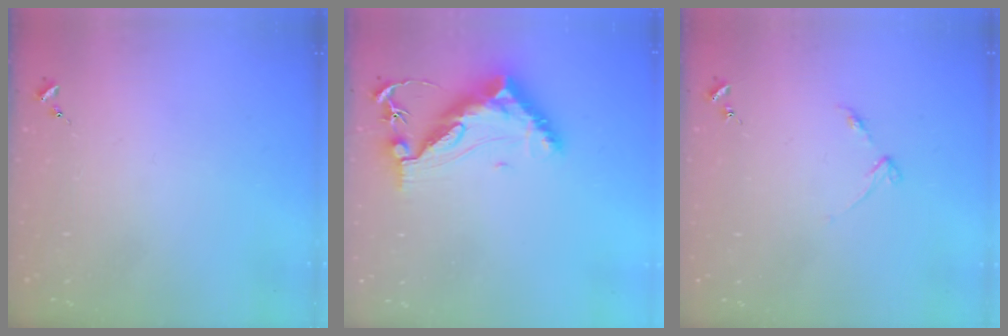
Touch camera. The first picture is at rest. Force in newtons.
{"total": 13.0, "press": 12.9, "slide": 0.7}
{"total": 3.4, "press": 3.4, "slide": 0.4}